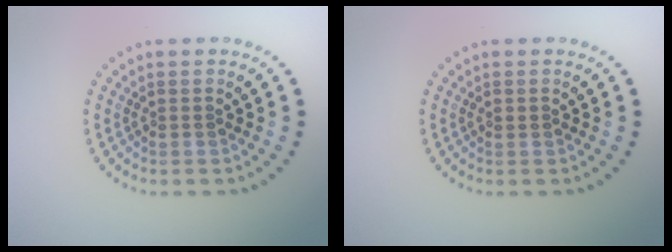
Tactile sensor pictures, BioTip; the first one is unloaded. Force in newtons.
{"total": 0.7, "press": 0.7, "slide": 0.1}